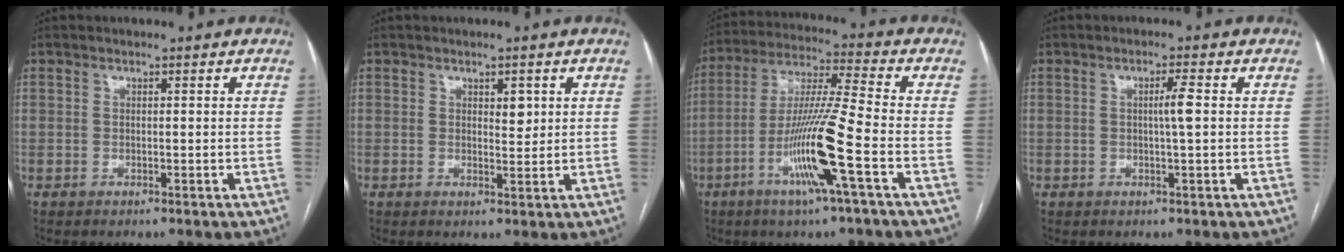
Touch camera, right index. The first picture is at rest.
{"total": 2.3, "force": [1.0, 1.1, 1.8], "torque": [-0.024, -0.004, 0.015]}
{"total": 13.6, "force": [-5.1, -1.0, 12.5], "torque": [-0.248, -0.011, -0.102]}
{"total": 2.7, "force": [0.3, -0.3, 2.7], "torque": [-0.046, -0.001, 0.003]}